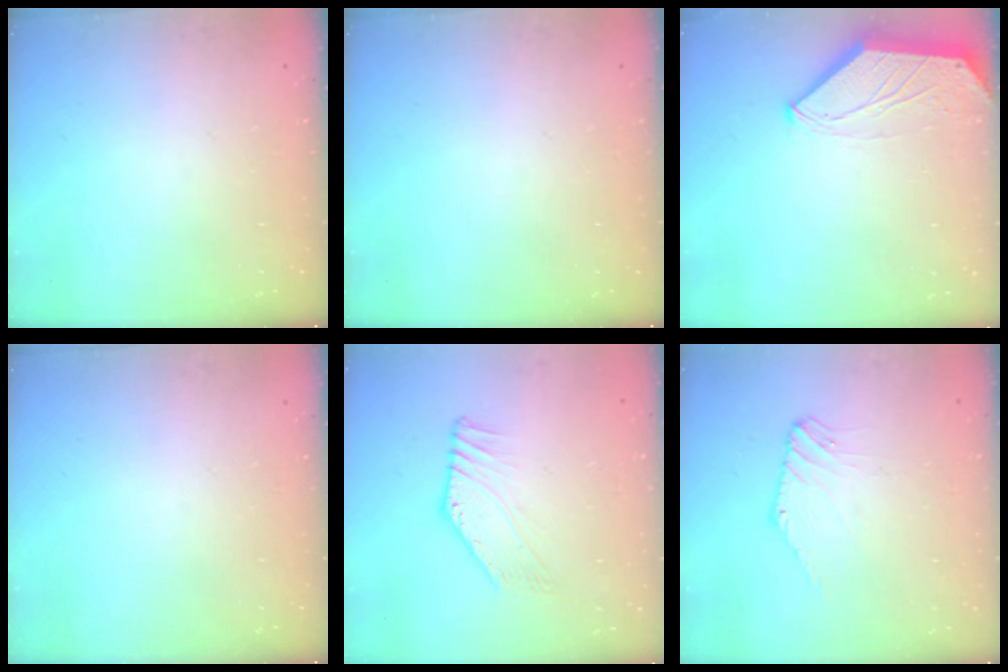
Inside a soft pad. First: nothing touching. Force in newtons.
{"total": 0.0}
{"total": 0.0}
{"total": 0.0}
{"total": 1.7, "press": 1.7, "slide": 0.4}
{"total": 2.0, "press": 2.0, "slide": 0.5}